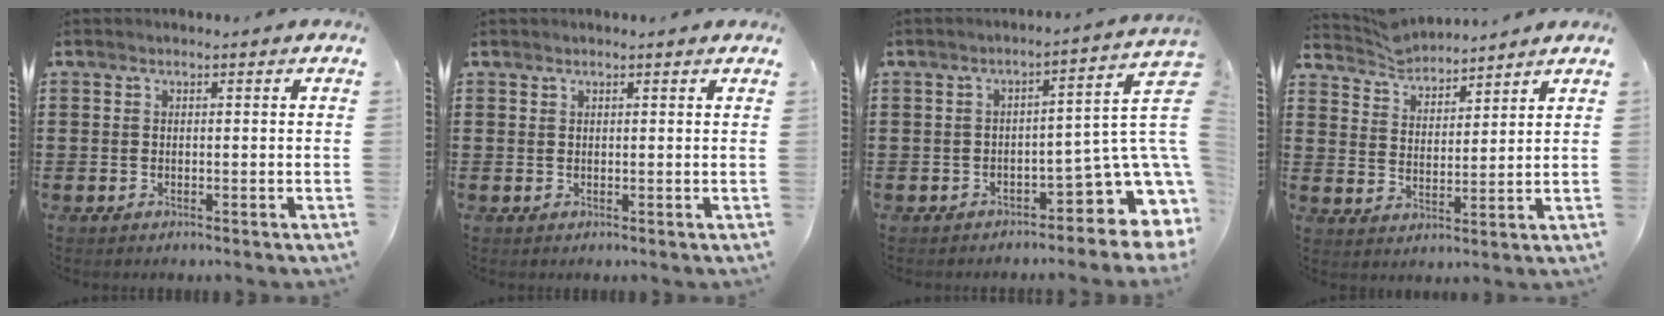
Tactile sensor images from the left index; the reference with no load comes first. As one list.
[{"total": 0.6, "force": [0.6, 0.2, 0.1], "torque": [-0.003, 0.001, 0.012]}, {"total": 9.3, "force": [-3.3, 3.5, 8.0], "torque": [-0.129, -0.007, -0.058]}, {"total": 4.6, "force": [4.5, 0.6, -0.1], "torque": [-0.018, -0.017, 0.083]}]